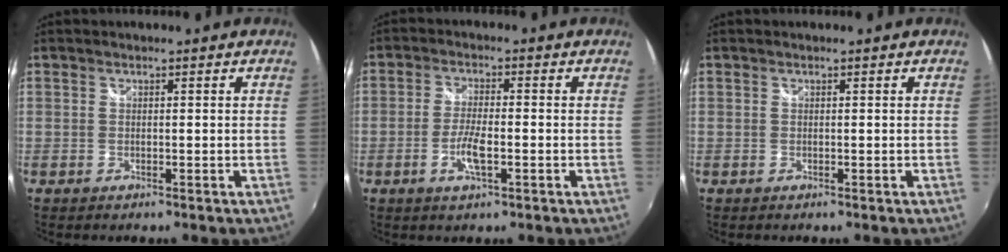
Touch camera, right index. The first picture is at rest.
{"total": 5.3, "force": [-1.8, 1.4, 4.8], "torque": [-0.102, -0.003, -0.036]}
{"total": 0.0}